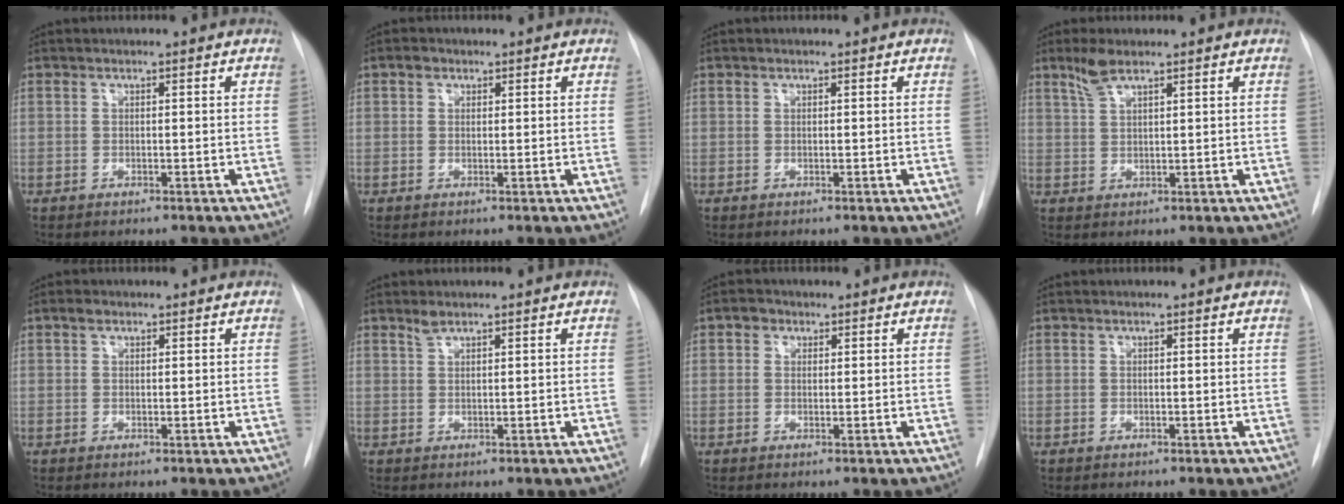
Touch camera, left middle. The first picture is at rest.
{"total": 1.3, "force": [0.7, 1.1, 0.4], "torque": [-0.004, 0.005, 0.009]}
{"total": 0.0}
{"total": 3.5, "force": [2.6, 0.6, 2.2], "torque": [-0.051, 0.006, 0.056]}
{"total": 1.2, "force": [0.7, 0.8, 0.5], "torque": [-0.008, 0.008, 0.011]}
{"total": 1.3, "force": [1.1, 0.3, 0.6], "torque": [-0.013, 0.003, 0.024]}
{"total": 1.9, "force": [0.9, 1.6, 0.6], "torque": [-0.007, 0.005, 0.009]}
{"total": 0.0}